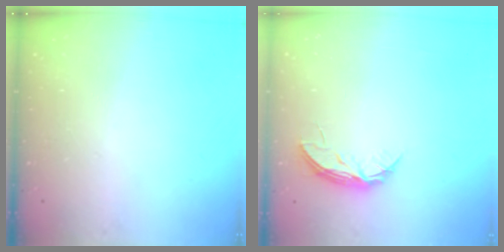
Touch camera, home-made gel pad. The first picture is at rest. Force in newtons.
{"total": 5.5, "press": 5.5, "slide": 0.5}